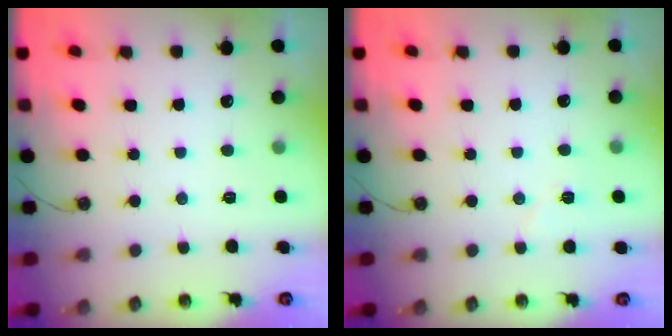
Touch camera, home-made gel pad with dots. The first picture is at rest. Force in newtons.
{"total": 4.1, "press": 3.8, "slide": 1.7}